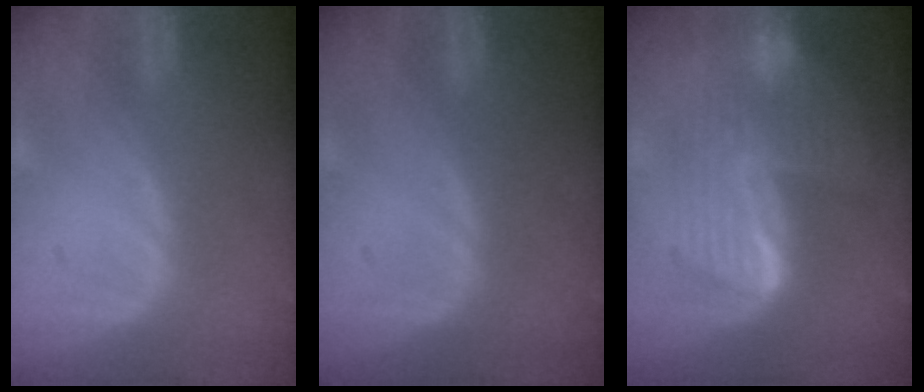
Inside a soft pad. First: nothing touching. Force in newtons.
{"total": 0.0}
{"total": 8.0, "press": 8.0, "slide": 0.5}